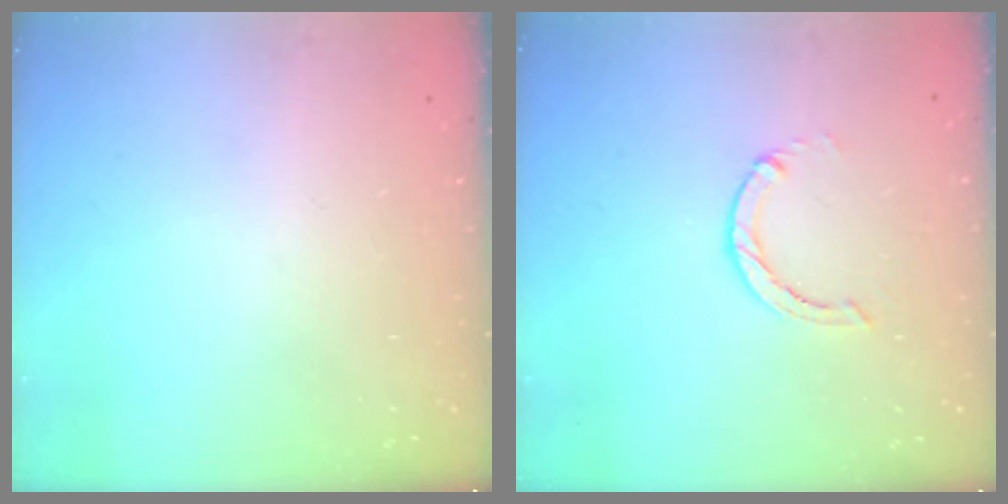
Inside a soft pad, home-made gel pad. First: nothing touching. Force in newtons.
{"total": 0.0}